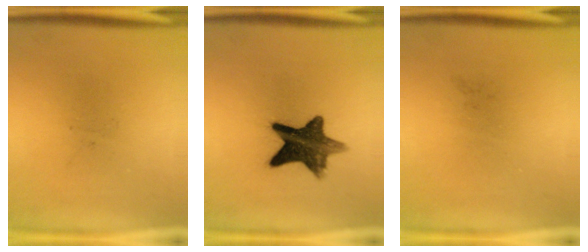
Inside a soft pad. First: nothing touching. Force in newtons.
{"total": 11.8}
{"total": 0.0}